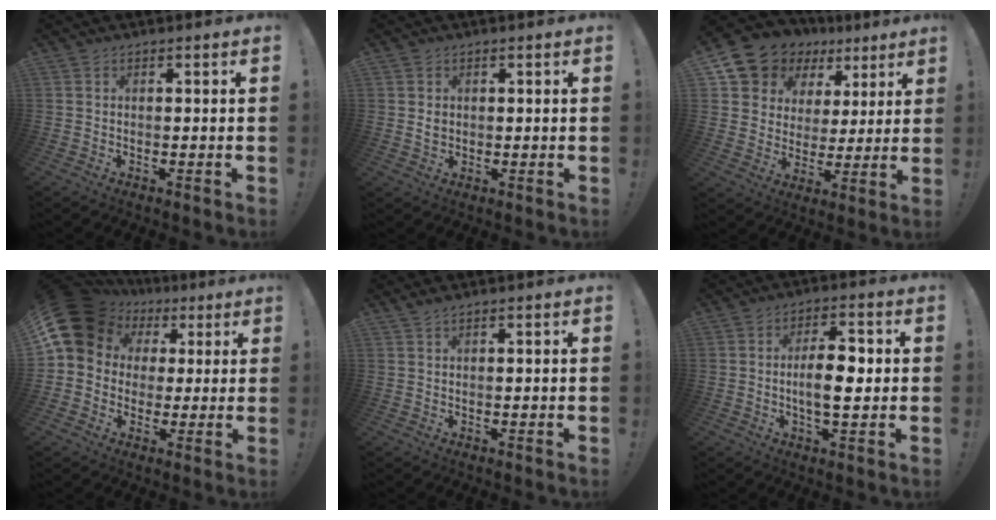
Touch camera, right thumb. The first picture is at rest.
{"total": 1.7, "force": [0.4, 1.5, 0.7], "torque": [-0.007, -0.001, 0.007]}
{"total": 11.6, "force": [7.8, 8.3, 2.6], "torque": [-0.051, -0.063, 0.156]}
{"total": 15.5, "force": [5.5, 12.6, 7.1], "torque": [-0.128, -0.026, 0.117]}
{"total": 1.2, "force": [0.9, -0.1, 0.8], "torque": [-0.017, -0.001, 0.016]}
{"total": 9.5, "force": [-0.6, 3.8, 8.6], "torque": [-0.143, 0.009, -0.016]}